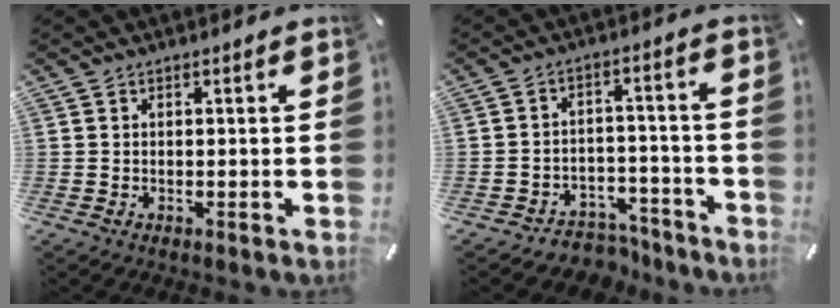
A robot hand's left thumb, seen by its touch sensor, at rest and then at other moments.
{"total": 6.1, "force": [-4.5, 3.8, 1.4], "torque": [-0.013, 0.032, -0.081]}